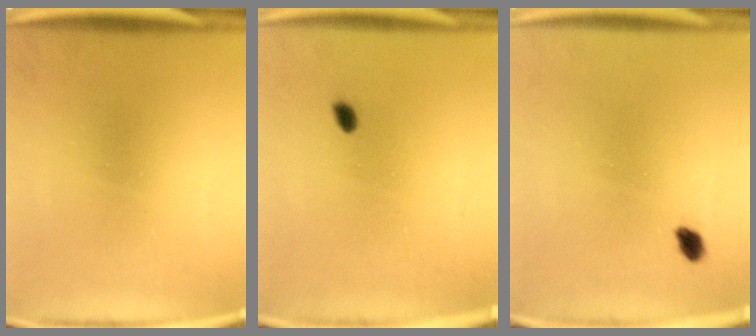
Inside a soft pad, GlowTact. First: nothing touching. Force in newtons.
{"total": 1.3}
{"total": 1.9}